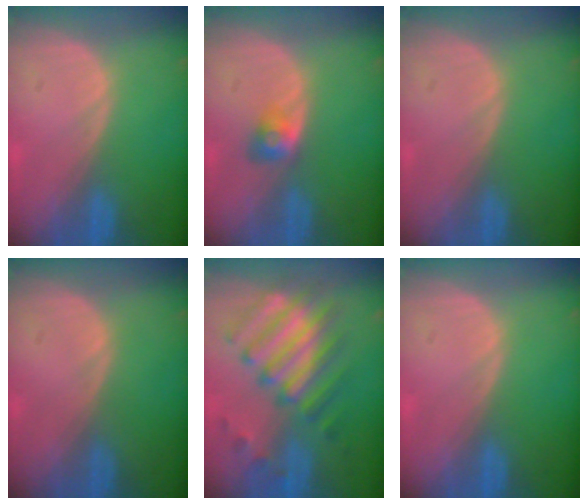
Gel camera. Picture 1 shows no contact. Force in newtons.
{"total": 2.9, "press": 2.4, "slide": 1.5}
{"total": 0.0}
{"total": 0.0}
{"total": 9.3, "press": 9.2, "slide": 1.5}
{"total": 0.0}